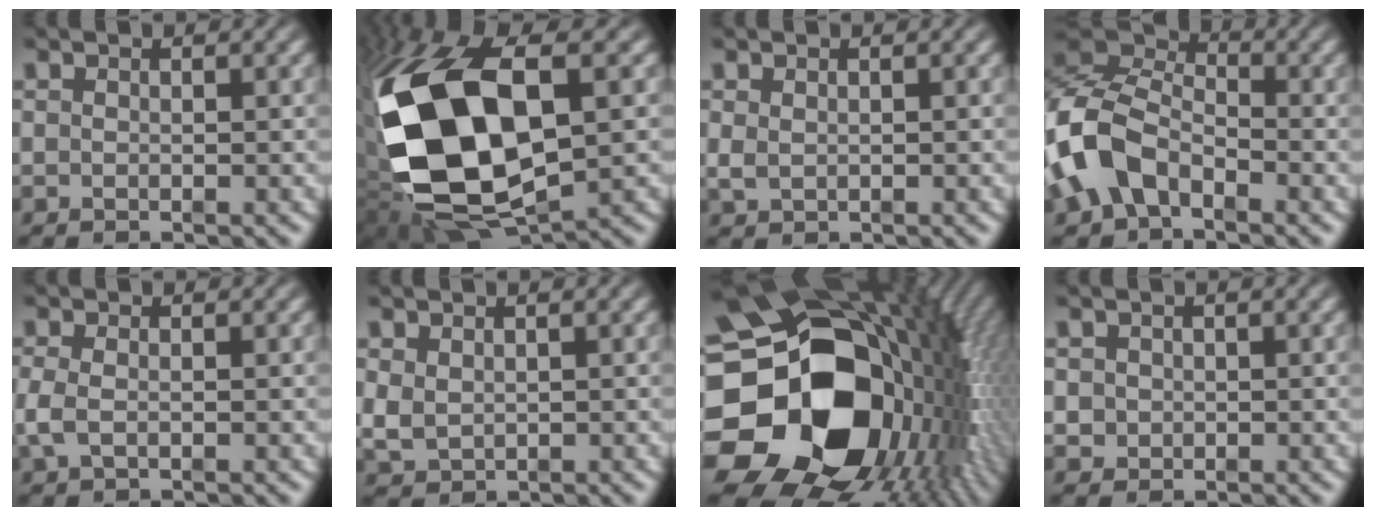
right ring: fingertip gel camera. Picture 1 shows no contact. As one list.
[{"total": 19.4, "force": [-1.0, 12.2, 15.0], "torque": [-0.326, -0.055, 0.016]}, {"total": 0.5, "force": [0.1, 0.4, 0.4], "torque": [-0.015, -0.008, 0.012]}, {"total": 8.0, "force": [-0.8, 6.5, 4.6], "torque": [-0.124, -0.015, -0.018]}, {"total": 1.6, "force": [-0.6, 0.9, 1.2], "torque": [-0.041, -0.009, -0.003]}, {"total": 2.3, "force": [0.2, 2.1, 1.0], "torque": [-0.034, -0.016, 0.018]}, {"total": 38.1, "force": [-0.8, 25.1, 28.6], "torque": [-0.417, -0.048, -0.015]}, {"total": 2.3, "force": [-0.1, 2.3, 0.6], "torque": [-0.019, -0.009, 0.004]}]